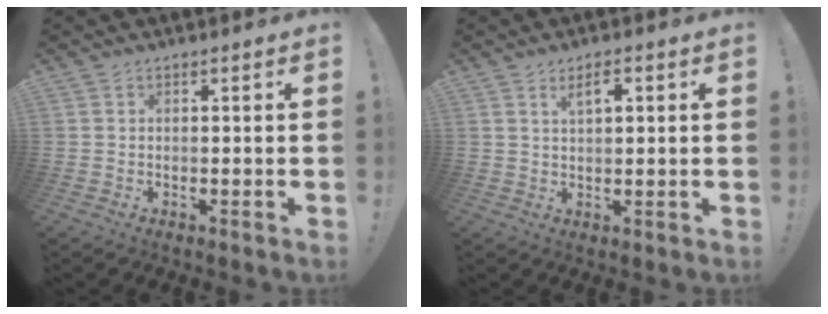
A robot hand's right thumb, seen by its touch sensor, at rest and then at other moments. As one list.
[{"total": 4.0, "force": [1.7, 1.5, 3.3], "torque": [-0.045, -0.005, 0.024]}]